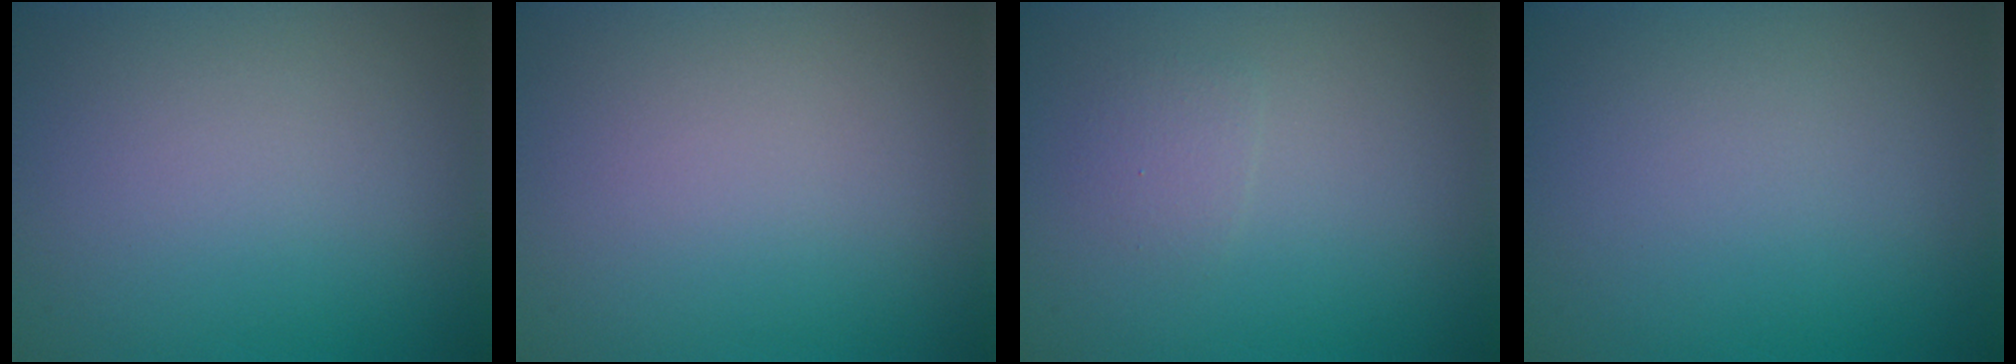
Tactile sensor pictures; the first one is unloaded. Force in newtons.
{"total": 0.0}
{"total": 1.1, "press": 1.1, "slide": 0.1}
{"total": 0.0}